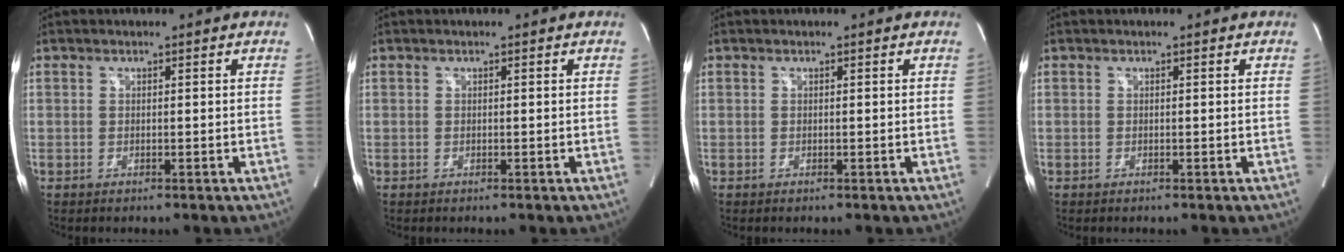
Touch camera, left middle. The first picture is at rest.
{"total": 0.0}
{"total": 0.0}
{"total": 0.0}